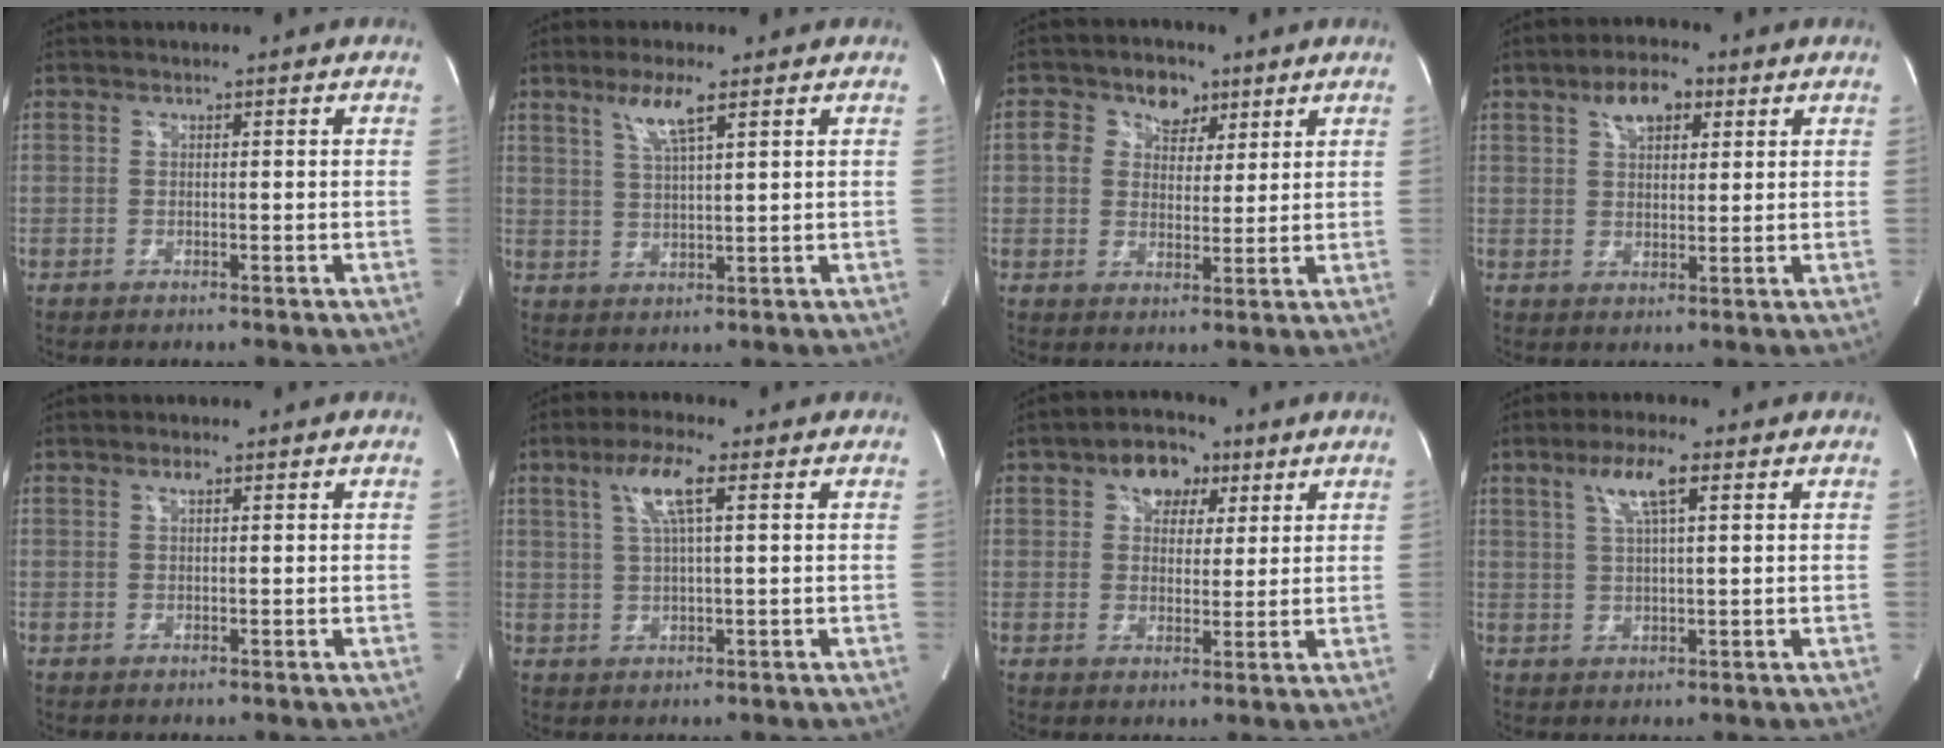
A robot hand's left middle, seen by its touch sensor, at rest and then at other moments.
{"total": 5.2, "force": [3.1, 0.1, 4.1], "torque": [-0.087, -0.004, 0.060]}
{"total": 6.6, "force": [3.0, 4.8, 3.4], "torque": [-0.058, 0.019, 0.052]}
{"total": 6.0, "force": [3.2, 2.8, 4.3], "torque": [-0.080, 0.012, 0.054]}
{"total": 0.9, "force": [0.6, 0.1, 0.7], "torque": [-0.018, -0.003, 0.012]}
{"total": 6.2, "force": [2.6, 0.4, 5.7], "torque": [-0.118, 0.006, 0.050]}
{"total": 6.4, "force": [3.2, 4.2, 3.6], "torque": [-0.056, 0.020, 0.051]}
{"total": 5.9, "force": [2.8, 0.6, 5.1], "torque": [-0.106, 0.005, 0.053]}